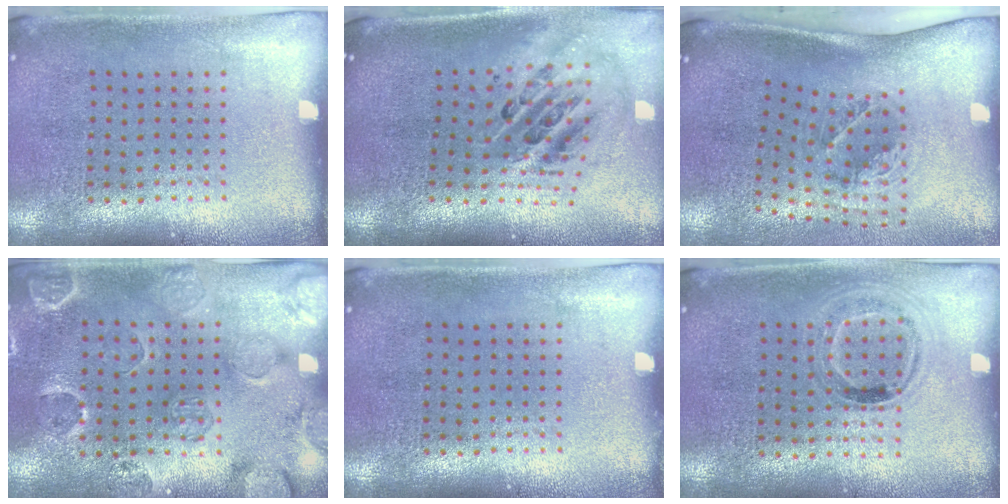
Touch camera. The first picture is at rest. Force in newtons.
{"total": 2.5, "press": 1.7, "slide": 1.9}
{"total": 1.9, "press": 1.2, "slide": 1.4}
{"total": 2.6, "press": 2.1, "slide": 1.5}
{"total": 0.0}
{"total": 0.9, "press": 0.8, "slide": 0.4}